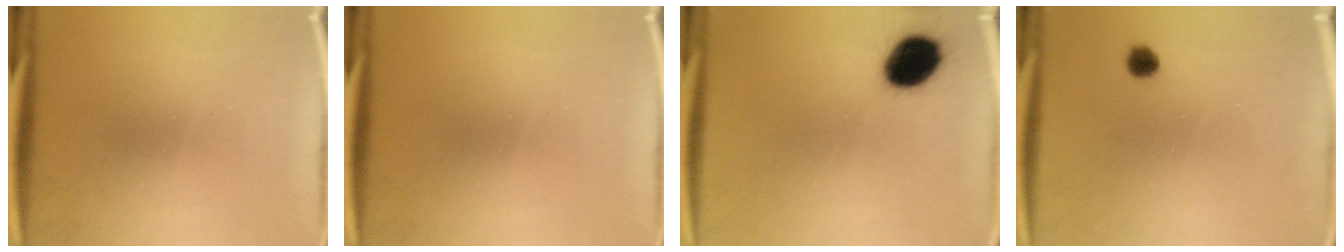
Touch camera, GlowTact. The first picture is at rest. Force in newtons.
{"total": 0.0}
{"total": 11.0}
{"total": 2.3}